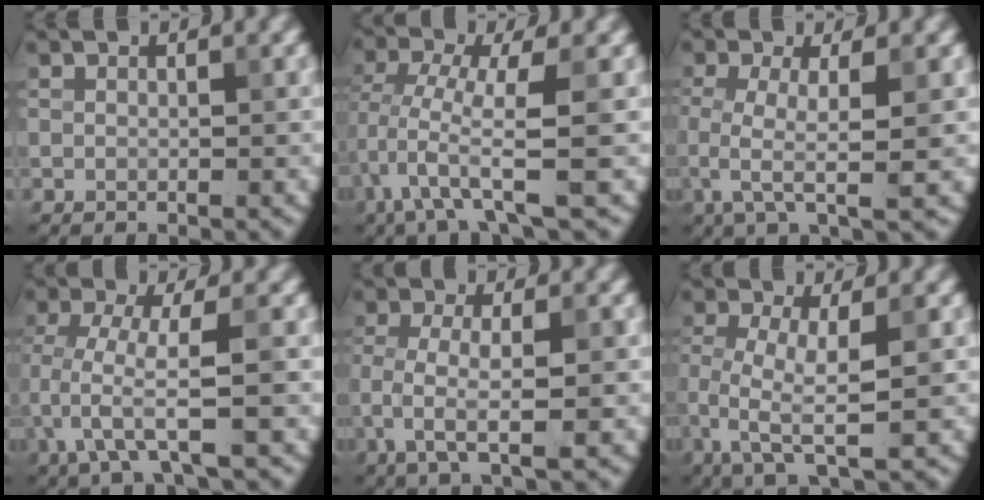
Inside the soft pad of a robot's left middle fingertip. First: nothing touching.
{"total": 5.3, "force": [-2.1, 1.1, 4.8], "torque": [-0.100, -0.001, -0.044]}
{"total": 4.3, "force": [-0.7, 1.1, 4.1], "torque": [-0.088, -0.008, -0.016]}
{"total": 4.8, "force": [-1.6, 0.9, 4.4], "torque": [-0.094, -0.004, -0.034]}
{"total": 4.1, "force": [-1.3, 1.1, 3.8], "torque": [-0.075, -0.001, -0.027]}
{"total": 5.2, "force": [-1.4, 1.5, 4.8], "torque": [-0.099, -0.003, -0.030]}